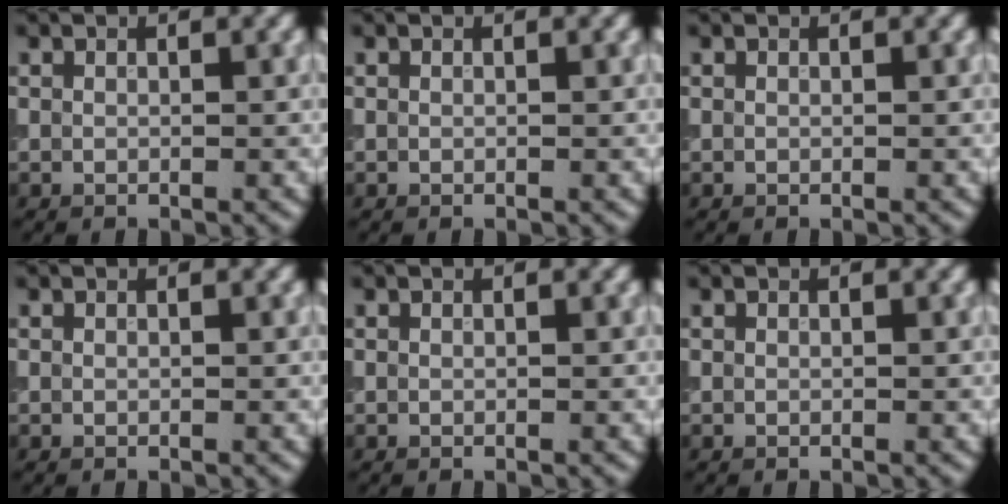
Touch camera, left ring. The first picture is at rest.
{"total": 0.0}
{"total": 0.0}
{"total": 0.0}
{"total": 0.0}
{"total": 0.0}